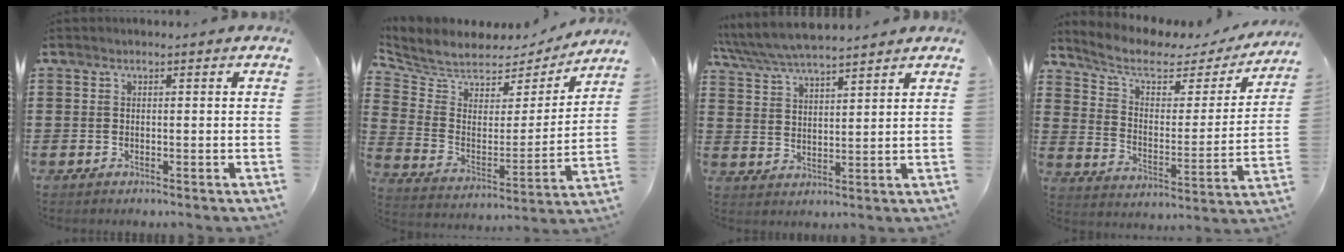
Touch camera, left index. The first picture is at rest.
{"total": 6.1, "force": [5.5, 2.5, 0.6], "torque": [-0.054, -0.043, 0.094]}
{"total": 5.9, "force": [5.6, 0.6, 1.8], "torque": [-0.055, -0.022, 0.101]}
{"total": 6.2, "force": [4.4, 2.8, 3.4], "torque": [-0.088, -0.021, 0.072]}